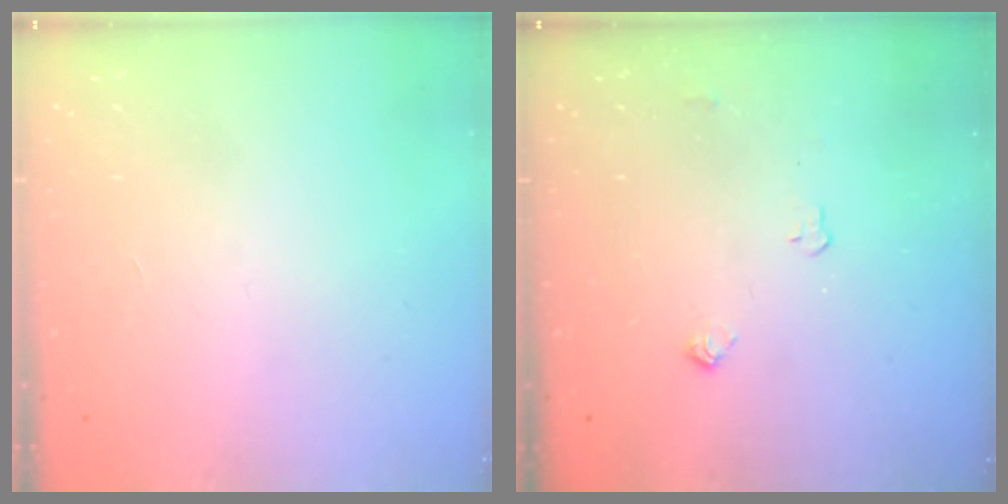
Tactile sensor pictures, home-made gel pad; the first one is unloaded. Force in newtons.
{"total": 4.0, "press": 4.0, "slide": 0.6}